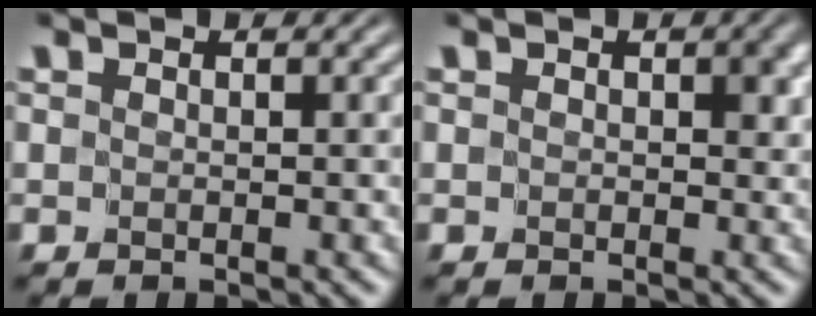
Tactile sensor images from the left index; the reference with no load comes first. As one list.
[{"total": 1.9, "force": [0.4, 1.2, 1.4], "torque": [-0.014, -0.002, 0.006]}]